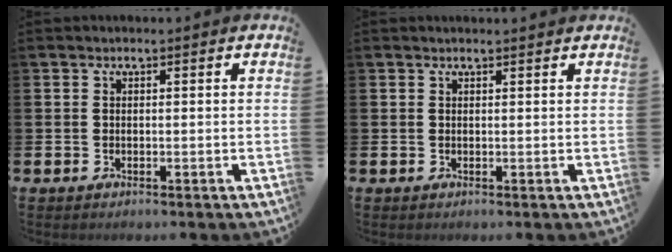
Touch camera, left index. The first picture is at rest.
{"total": 0.7, "force": [0.7, 0.0, 0.1], "torque": [0.009, -0.005, 0.010]}